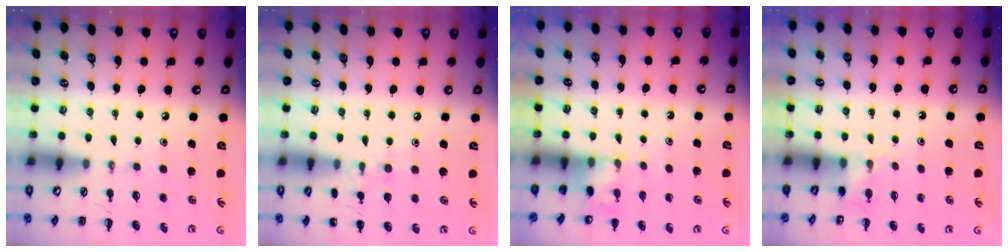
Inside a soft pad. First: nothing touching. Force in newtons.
{"total": 5.9, "press": 5.6, "slide": 1.8}
{"total": 4.4, "press": 4.2, "slide": 1.3}
{"total": 3.3, "press": 3.2, "slide": 1.0}